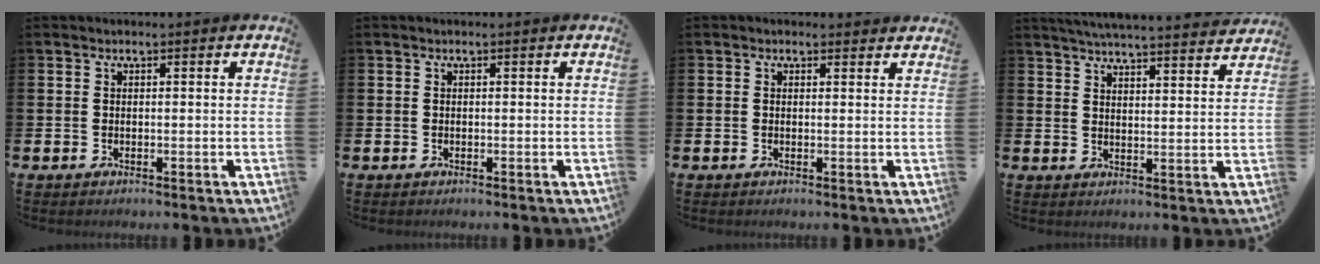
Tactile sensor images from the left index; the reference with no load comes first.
{"total": 0.0}
{"total": 0.6, "force": [0.5, 0.4, 0.1], "torque": [0.008, -0.001, 0.006]}
{"total": 5.2, "force": [5.1, -0.2, 0.8], "torque": [-0.025, -0.036, 0.089]}